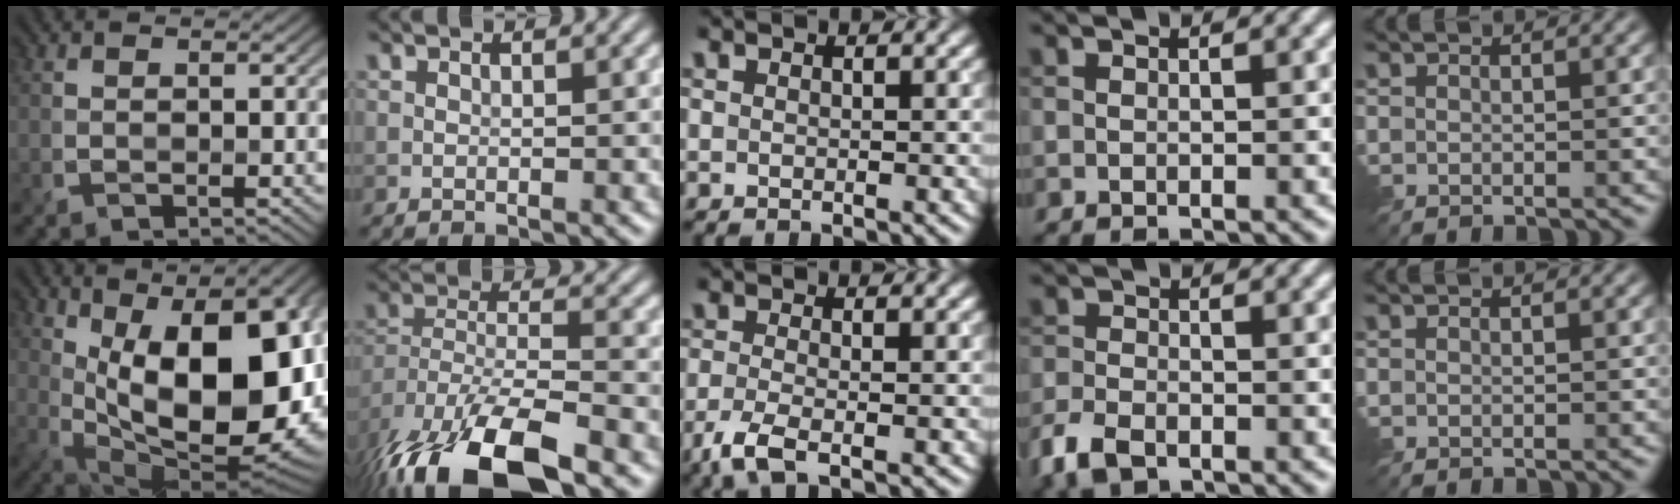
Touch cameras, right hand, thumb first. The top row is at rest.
{"thumb": {"total": 19.3, "force": [2.4, 9.0, 16.9], "torque": [-0.241, 0.008, 0.038]}, "index": {"total": 13.7, "force": [-9.4, 5.1, 8.7], "torque": [-0.191, -0.031, -0.162]}, "middle": {"total": 3.3, "force": [-1.9, 0.9, 2.6], "torque": [-0.059, -0.012, -0.047]}, "ring": {"total": 3.9, "force": [-2.6, 2.0, 2.1], "torque": [-0.047, -0.008, -0.060]}}